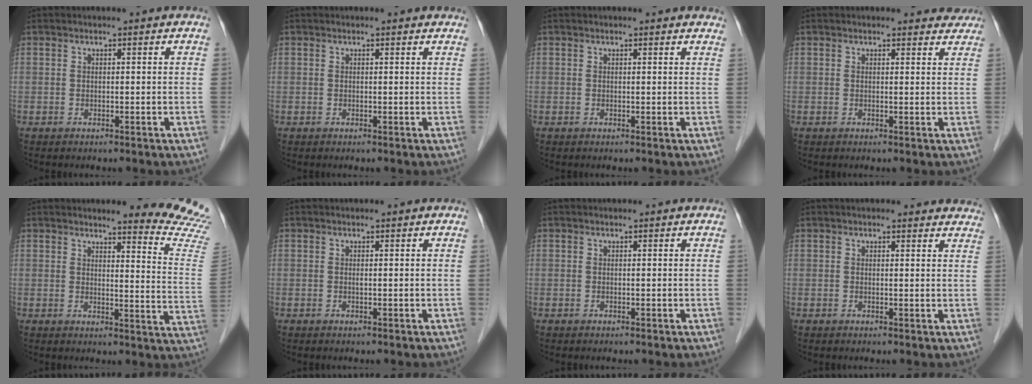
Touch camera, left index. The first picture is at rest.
{"total": 1.3, "force": [1.3, 0.4, 0.3], "torque": [-0.015, 0.002, 0.007]}
{"total": 2.7, "force": [2.5, 0.5, 0.8], "torque": [-0.013, 0.006, 0.014]}
{"total": 4.0, "force": [3.7, 1.3, 0.2], "torque": [0.010, -0.004, 0.024]}
{"total": 13.5, "force": [13.2, -0.8, 2.3], "torque": [-0.009, -0.131, 0.119]}
{"total": 0.0}
{"total": 0.0}
{"total": 7.3, "force": [6.7, 2.1, 1.8], "torque": [0.003, 0.009, 0.052]}